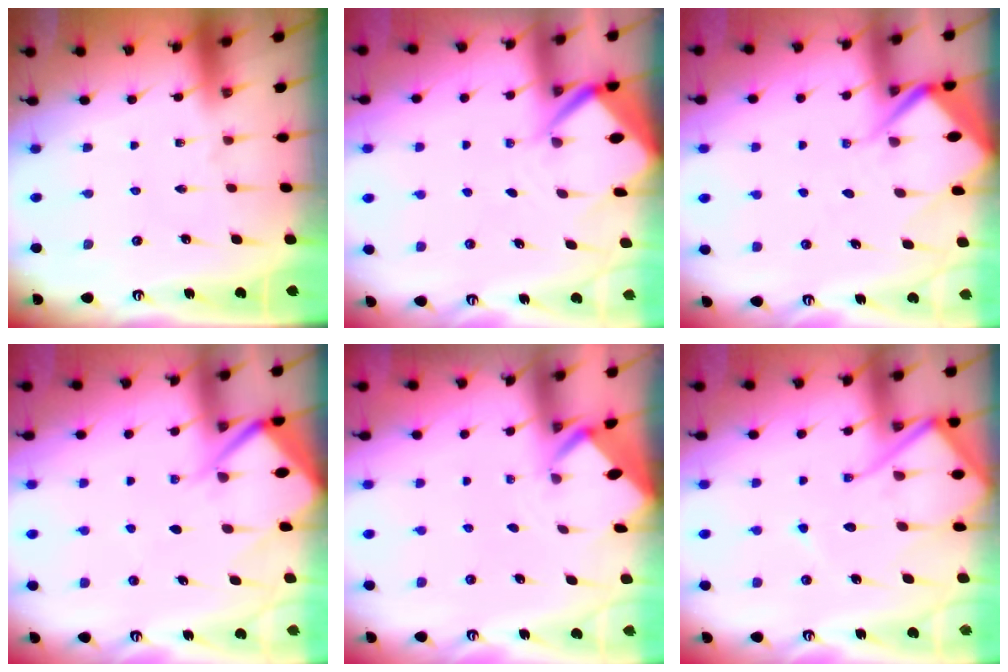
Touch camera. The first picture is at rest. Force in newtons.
{"total": 5.9, "press": 5.9, "slide": 0.5}
{"total": 7.8, "press": 7.7, "slide": 0.8}
{"total": 9.0, "press": 9.0, "slide": 0.9}
{"total": 1.8, "press": 1.8, "slide": 0.1}
{"total": 14.6, "press": 14.5, "slide": 1.4}